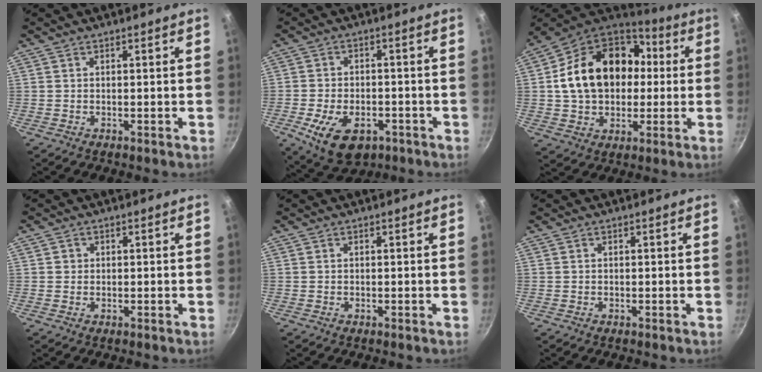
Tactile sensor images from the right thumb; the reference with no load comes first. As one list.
[{"total": 11.7, "force": [-4.8, 7.2, 7.8], "torque": [-0.120, 0.011, -0.070]}, {"total": 22.3, "force": [2.1, 16.8, 14.6], "torque": [-0.234, 0.043, 0.035]}, {"total": 1.0, "force": [0.1, 1.0, 0.1], "torque": [0.003, 0.001, 0.000]}, {"total": 0.0}, {"total": 0.0}]